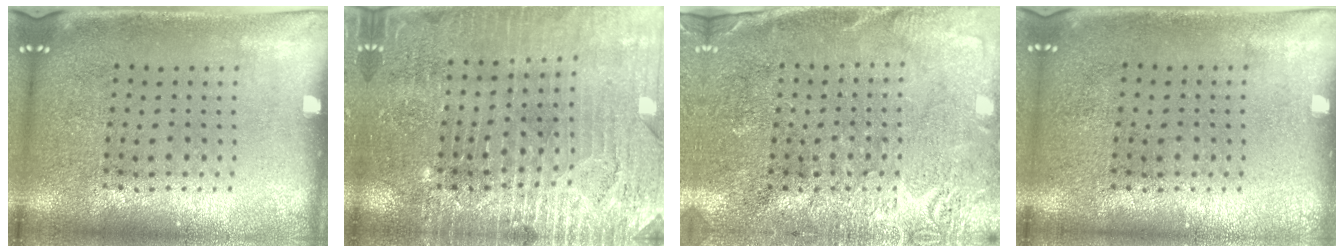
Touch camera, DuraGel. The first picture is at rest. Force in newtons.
{"total": 3.3, "press": 3.2, "slide": 0.5}
{"total": 2.7, "press": 2.7, "slide": 0.4}
{"total": 0.0}